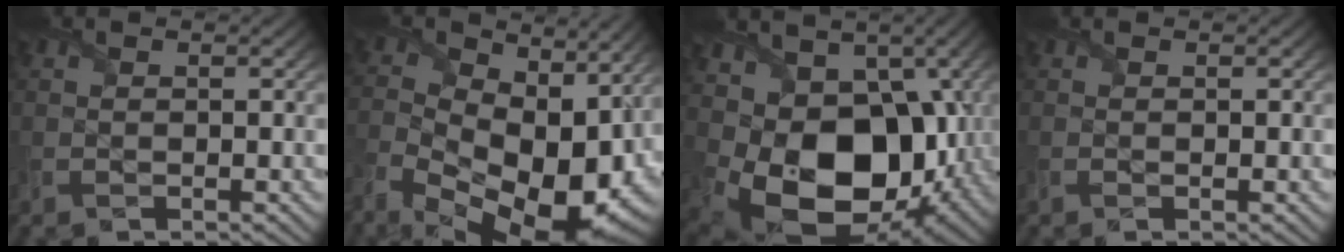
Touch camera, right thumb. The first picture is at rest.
{"total": 16.8, "force": [-3.7, 10.5, 12.5], "torque": [-0.249, -0.035, -0.045]}
{"total": 15.6, "force": [-0.5, 11.6, 10.4], "torque": [-0.190, -0.055, 0.017]}
{"total": 0.0}